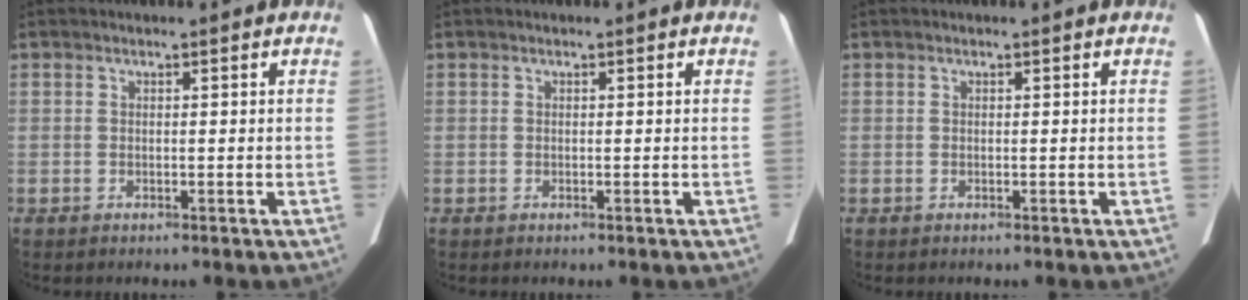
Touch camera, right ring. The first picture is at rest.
{"total": 0.0}
{"total": 0.0}